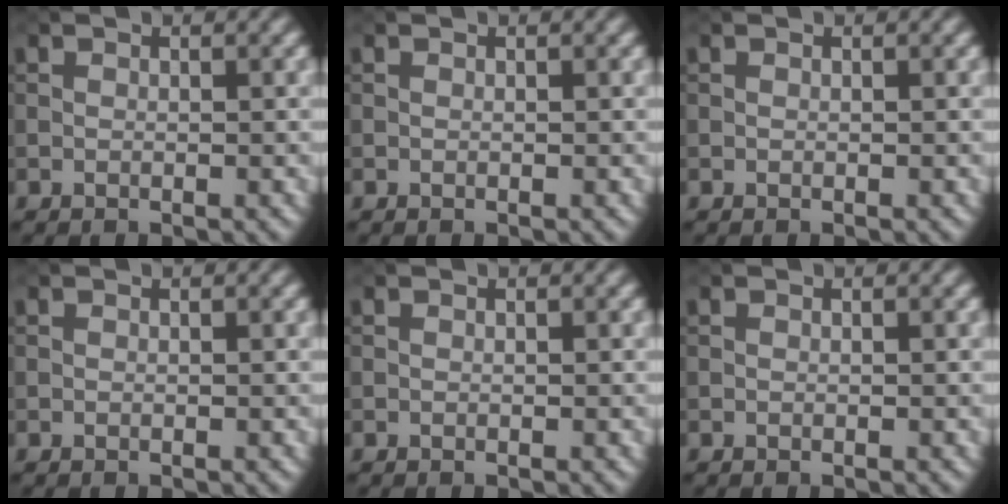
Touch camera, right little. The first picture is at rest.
{"total": 0.0}
{"total": 0.0}
{"total": 0.0}
{"total": 0.0}
{"total": 0.0}